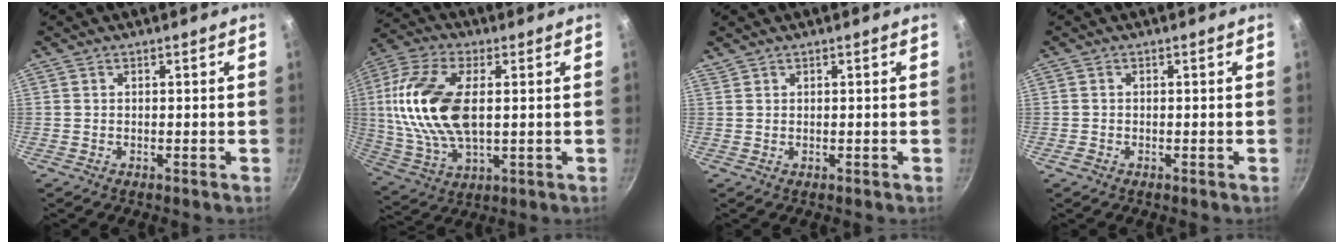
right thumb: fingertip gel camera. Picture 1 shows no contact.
{"total": 18.5, "force": [2.2, 9.7, 15.6], "torque": [-0.309, 0.003, 0.039]}
{"total": 0.6, "force": [0.6, 0.2, 0.1], "torque": [0.000, 0.001, 0.014]}
{"total": 1.1, "force": [-0.6, 0.9, 0.4], "torque": [-0.006, 0.002, -0.011]}